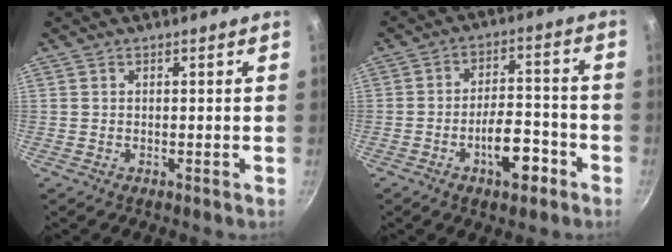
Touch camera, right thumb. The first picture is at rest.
{"total": 9.3, "force": [-4.6, 4.2, 7.0], "torque": [-0.086, 0.040, -0.070]}